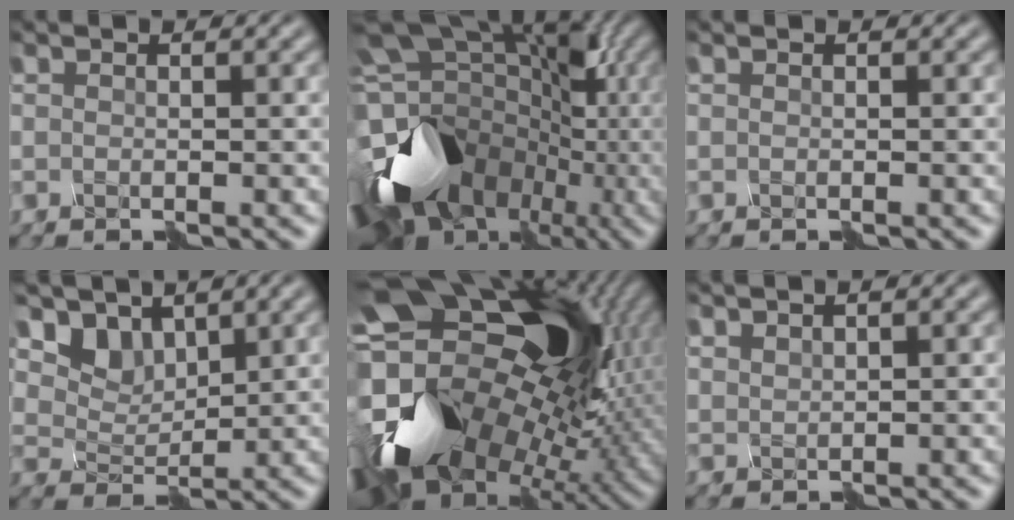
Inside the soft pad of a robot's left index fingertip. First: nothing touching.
{"total": 16.2, "force": [-3.7, 11.6, 10.7], "torque": [-0.201, 0.012, -0.031]}
{"total": 0.0}
{"total": 4.5, "force": [4.0, 2.0, 0.4], "torque": [-0.026, -0.005, 0.078]}
{"total": 17.7, "force": [-2.1, 11.8, 13.0], "torque": [-0.254, -0.038, -0.009]}
{"total": 2.1, "force": [1.7, -0.5, -1.1], "torque": [0.013, 0.007, 0.041]}